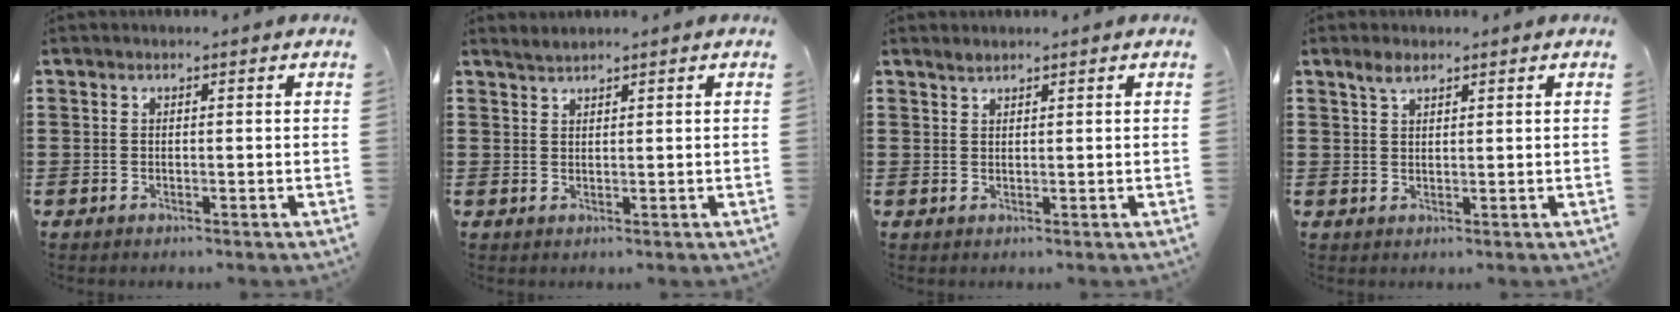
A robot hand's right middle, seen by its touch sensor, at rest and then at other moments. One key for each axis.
{"total": 1.4, "fx": 1.4, "fy": -0.3, "fz": 0.0, "tx": -0.003, "ty": 0.000, "tz": 0.027}
{"total": 1.3, "fx": 1.3, "fy": 0.1, "fz": 0.3, "tx": -0.006, "ty": 0.001, "tz": 0.024}
{"total": 2.5, "fx": 1.9, "fy": 0.8, "fz": 1.3, "tx": -0.030, "ty": 0.003, "tz": 0.035}